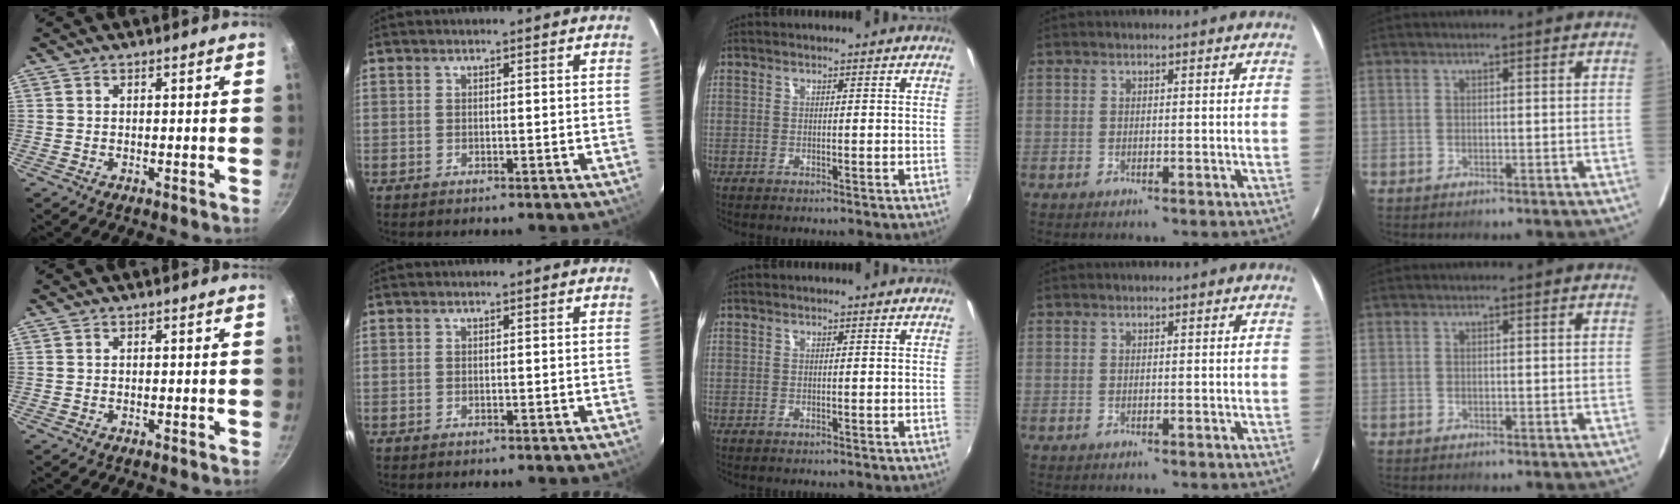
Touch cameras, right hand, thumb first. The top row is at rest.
{}